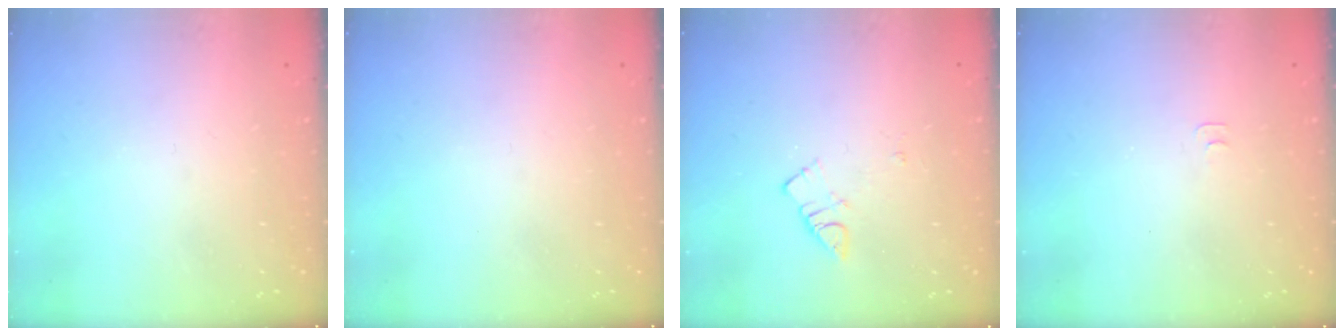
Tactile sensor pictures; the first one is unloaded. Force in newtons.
{"total": 0.0}
{"total": 5.2, "press": 5.1, "slide": 0.8}
{"total": 3.0, "press": 3.0, "slide": 0.3}